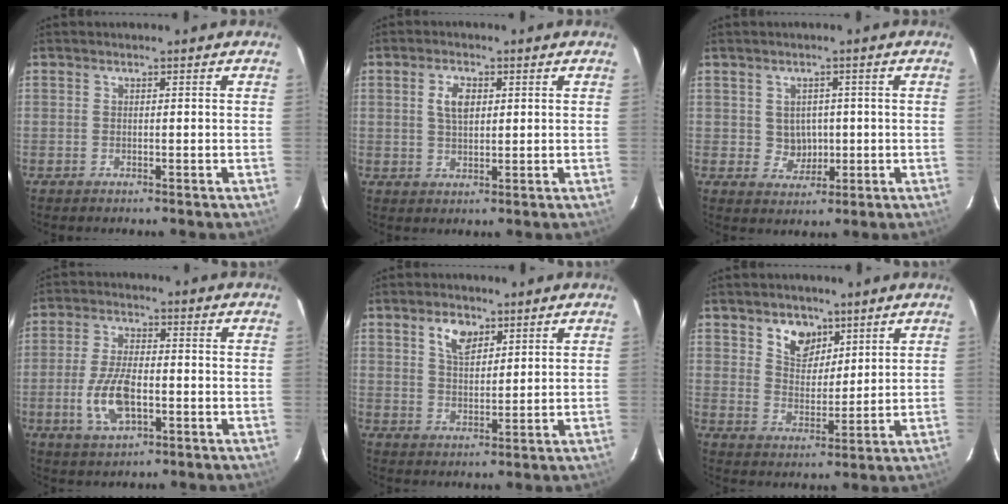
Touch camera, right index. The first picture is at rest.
{"total": 4.3, "force": [1.3, 2.4, 3.3], "torque": [-0.061, 0.007, 0.027]}
{"total": 3.9, "force": [0.2, 3.8, 1.0], "torque": [-0.018, 0.008, 0.013]}
{"total": 9.4, "force": [-2.5, 4.4, 7.9], "torque": [-0.167, -0.005, -0.044]}
{"total": 5.5, "force": [3.1, 3.0, 3.4], "torque": [-0.056, 0.005, 0.057]}
{"total": 7.1, "force": [4.2, 4.9, 2.9], "torque": [-0.041, 0.001, 0.079]}